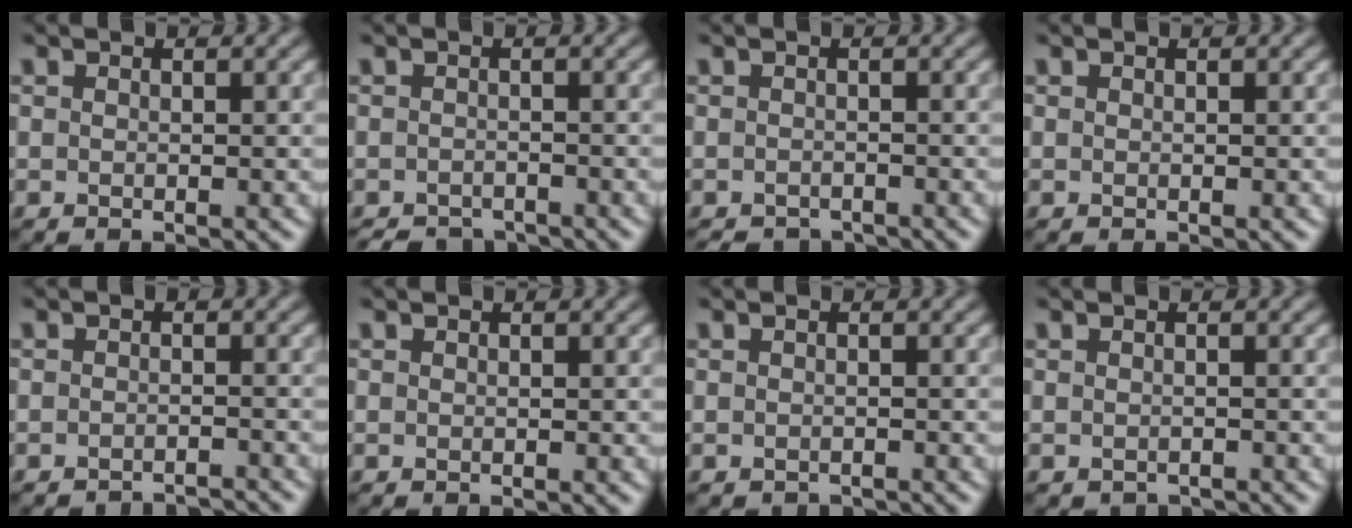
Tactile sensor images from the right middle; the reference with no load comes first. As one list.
[{"total": 2.7, "force": [-2.5, 0.8, 0.5], "torque": [0.000, -0.005, -0.043]}, {"total": 2.3, "force": [-2.2, 0.5, 0.3], "torque": [0.002, -0.007, -0.035]}, {"total": 0.0}, {"total": 3.0, "force": [-3.0, 0.2, 0.3], "torque": [0.003, -0.002, -0.041]}, {"total": 0.0}, {"total": 1.4, "force": [-1.4, 0.3, 0.1], "torque": [0.000, -0.005, -0.020]}, {"total": 1.4, "force": [-1.4, 0.3, 0.2], "torque": [0.001, -0.007, -0.019]}]